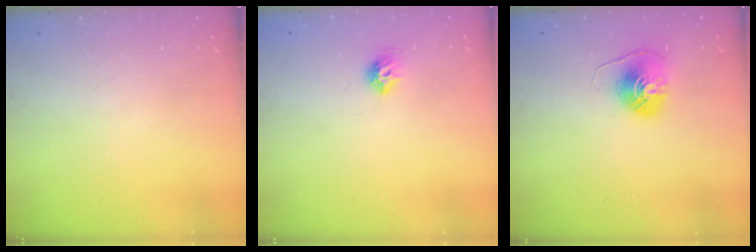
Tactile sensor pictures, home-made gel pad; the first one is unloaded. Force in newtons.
{"total": 6.6, "press": 6.6, "slide": 0.9}
{"total": 7.8, "press": 7.8, "slide": 0.3}